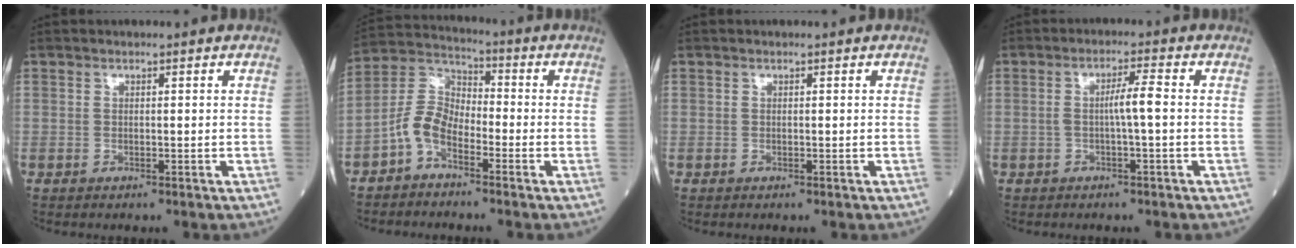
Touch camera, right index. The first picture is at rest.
{"total": 6.5, "force": [-3.6, 3.6, 4.1], "torque": [-0.094, 0.018, -0.084]}
{"total": 0.0}
{"total": 3.8, "force": [-0.2, -0.1, 3.7], "torque": [-0.068, 0.005, -0.004]}